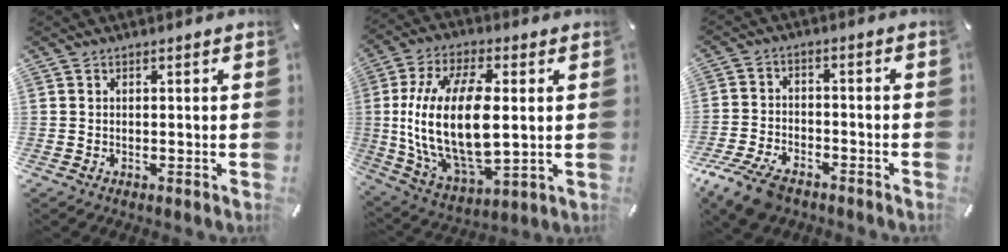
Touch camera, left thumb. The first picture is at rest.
{"total": 21.6, "force": [1.9, 11.5, 18.2], "torque": [-0.385, -0.008, 0.035]}
{"total": 9.0, "force": [-6.4, 4.5, 4.4], "torque": [-0.095, 0.027, -0.120]}